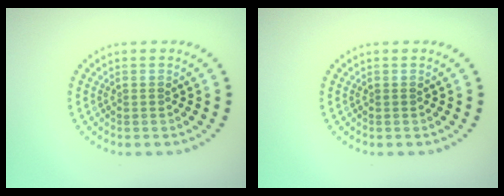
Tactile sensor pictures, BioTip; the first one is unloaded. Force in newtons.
{"total": 0.0}